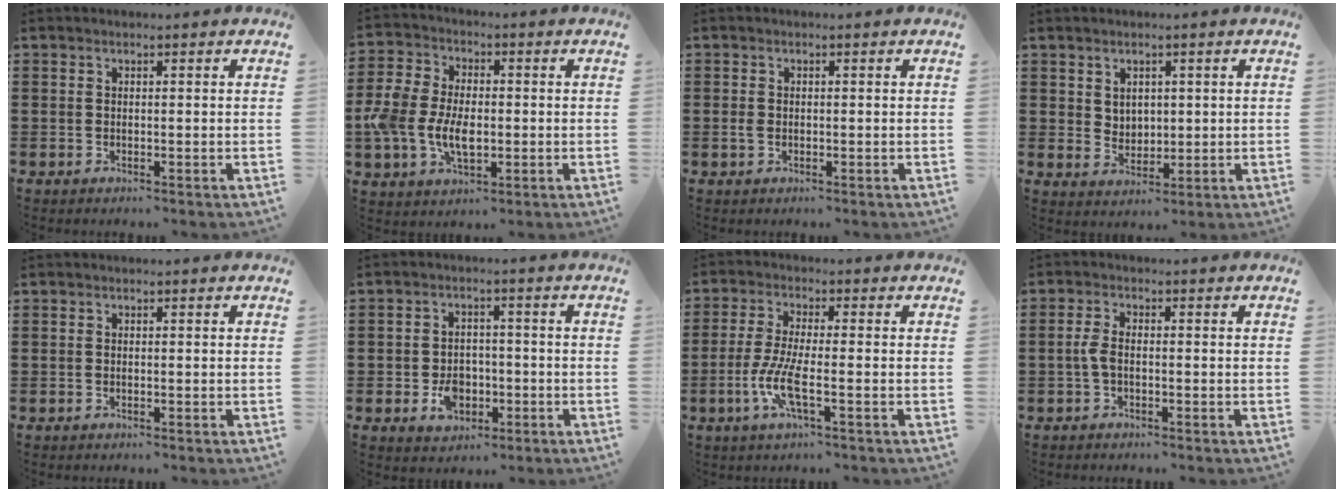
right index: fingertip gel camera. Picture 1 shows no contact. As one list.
[{"total": 7.8, "force": [-1.9, 4.9, 5.8], "torque": [-0.138, 0.002, -0.039]}, {"total": 1.2, "force": [-0.3, 0.8, 0.9], "torque": [-0.027, 0.000, -0.009]}, {"total": 3.0, "force": [1.7, 2.4, 0.5], "torque": [-0.012, 0.007, 0.031]}, {"total": 0.0}, {"total": 5.0, "force": [-1.8, 3.7, 2.9], "torque": [-0.055, 0.002, -0.035]}, {"total": 6.6, "force": [-2.2, 1.2, 6.1], "torque": [-0.138, -0.016, -0.048]}, {"total": 2.6, "force": [-0.7, 0.9, 2.3], "torque": [-0.058, -0.003, -0.017]}]